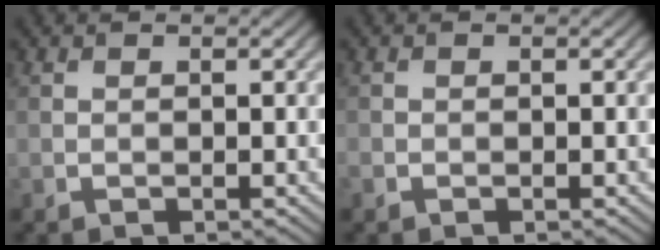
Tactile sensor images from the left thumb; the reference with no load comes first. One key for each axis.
{"total": 0.5, "fx": -0.3, "fy": 0.4, "fz": 0.1, "tx": -0.002, "ty": -0.003, "tz": -0.008}